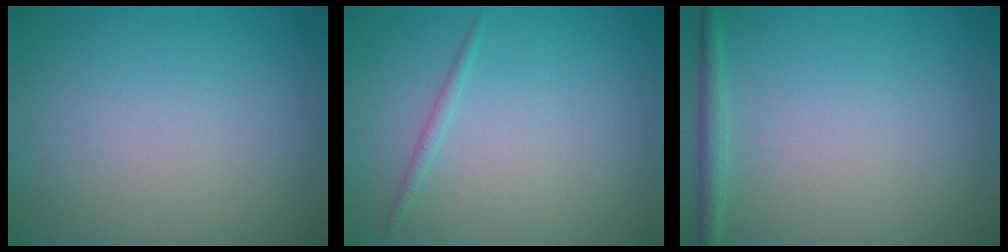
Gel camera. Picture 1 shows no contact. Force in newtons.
{"total": 0.8, "press": 0.8, "slide": 0.0}
{"total": 1.4, "press": 1.4, "slide": 0.1}